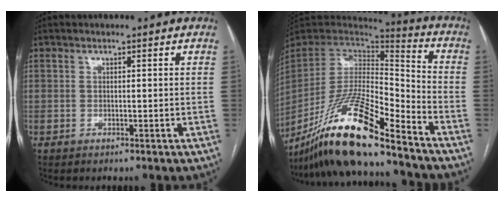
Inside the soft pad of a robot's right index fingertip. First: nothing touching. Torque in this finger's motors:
{"motor_torque": [0.52, -0.57, 0.58, 0.18]}